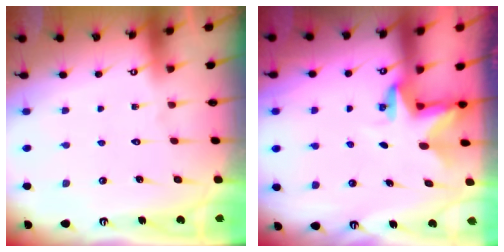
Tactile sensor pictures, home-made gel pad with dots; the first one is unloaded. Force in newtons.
{"total": 2.8, "press": 2.8, "slide": 0.2}